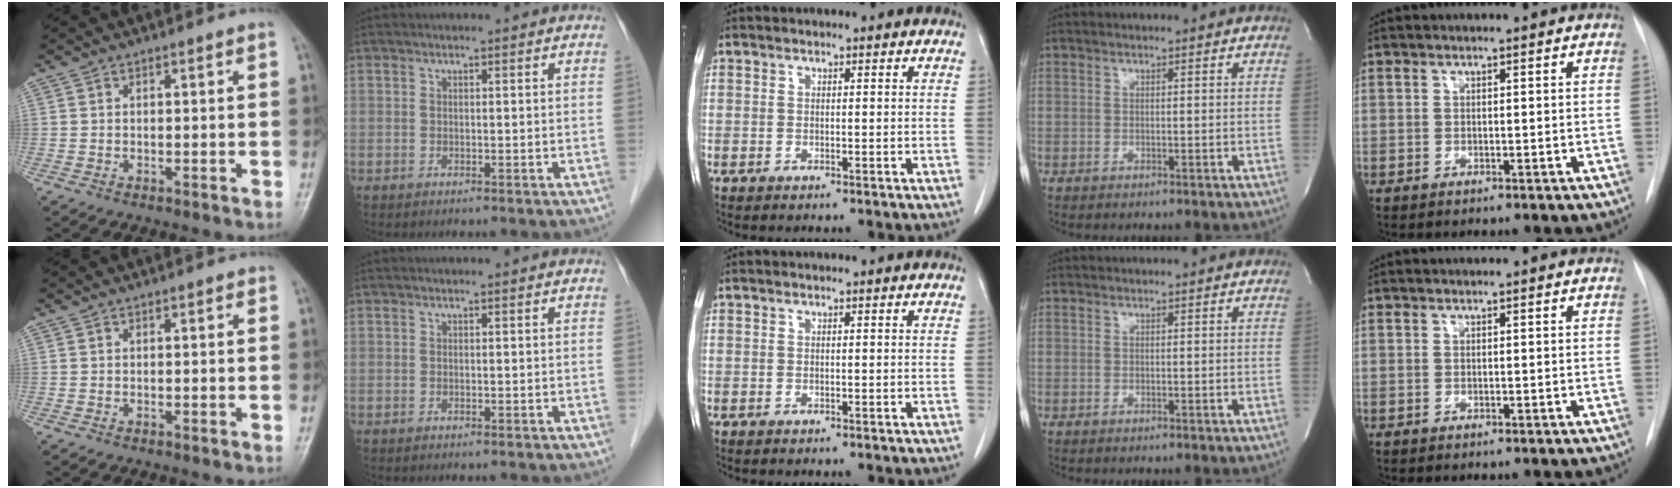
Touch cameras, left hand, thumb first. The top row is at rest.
{}